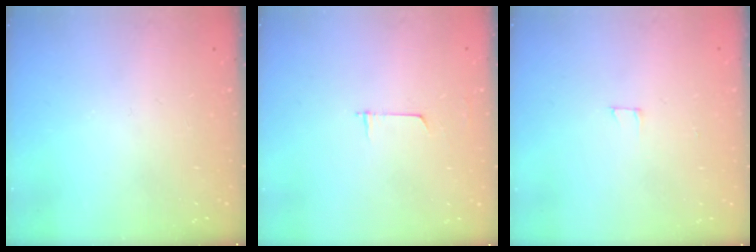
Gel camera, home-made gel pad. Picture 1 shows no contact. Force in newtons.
{"total": 4.6, "press": 4.6, "slide": 0.4}
{"total": 2.5, "press": 2.5, "slide": 0.2}